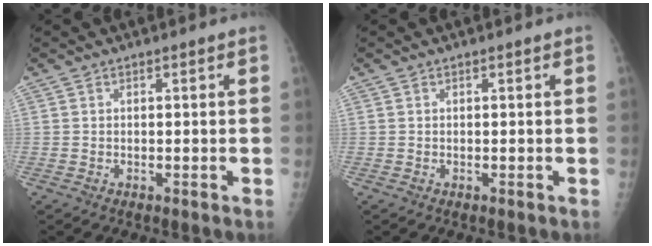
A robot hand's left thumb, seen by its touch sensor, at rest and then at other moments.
{"total": 0.0}